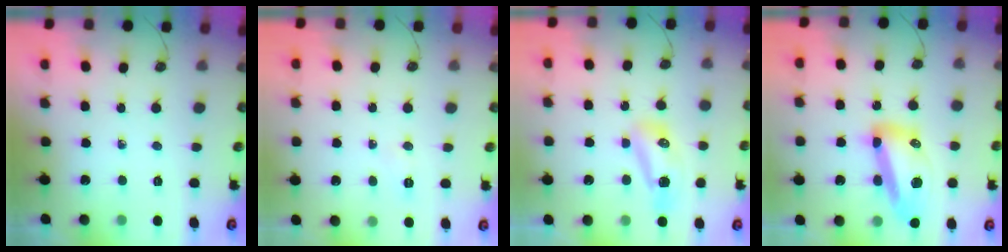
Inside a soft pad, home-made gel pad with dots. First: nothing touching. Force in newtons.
{"total": 4.4, "press": 4.1, "slide": 1.6}
{"total": 8.9, "press": 8.5, "slide": 2.3}
{"total": 14.8, "press": 14.5, "slide": 2.7}